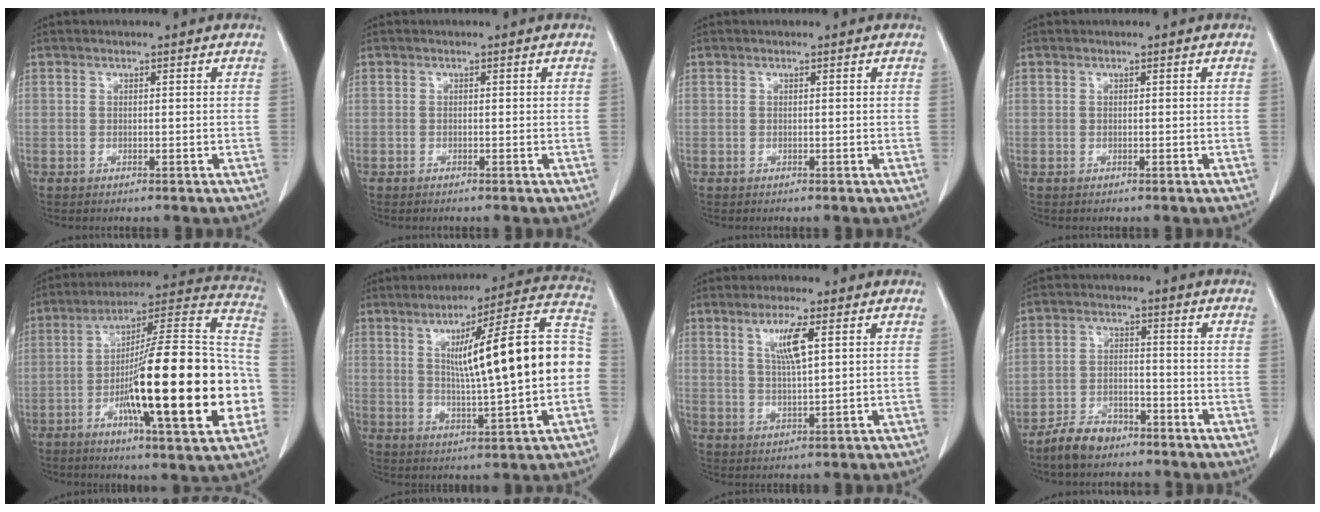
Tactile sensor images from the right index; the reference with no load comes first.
{"total": 0.0}
{"total": 0.0}
{"total": 0.0}
{"total": 26.9, "force": [-6.3, 2.9, 26.0], "torque": [-0.346, 0.001, -0.106]}
{"total": 18.7, "force": [0.9, 1.3, 18.7], "torque": [-0.269, 0.029, 0.010]}
{"total": 5.8, "force": [2.3, 0.6, 5.3], "torque": [-0.099, 0.000, 0.043]}
{"total": 6.3, "force": [-5.1, 2.7, 2.5], "torque": [-0.054, -0.002, -0.089]}